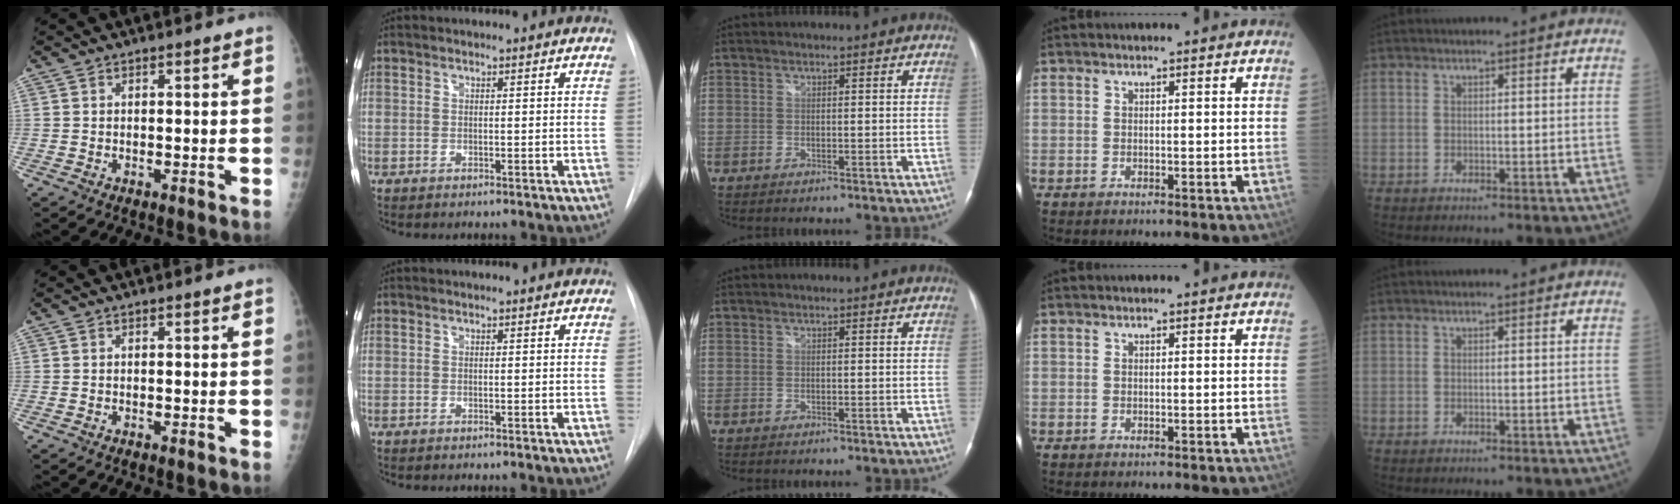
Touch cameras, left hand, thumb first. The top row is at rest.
{}